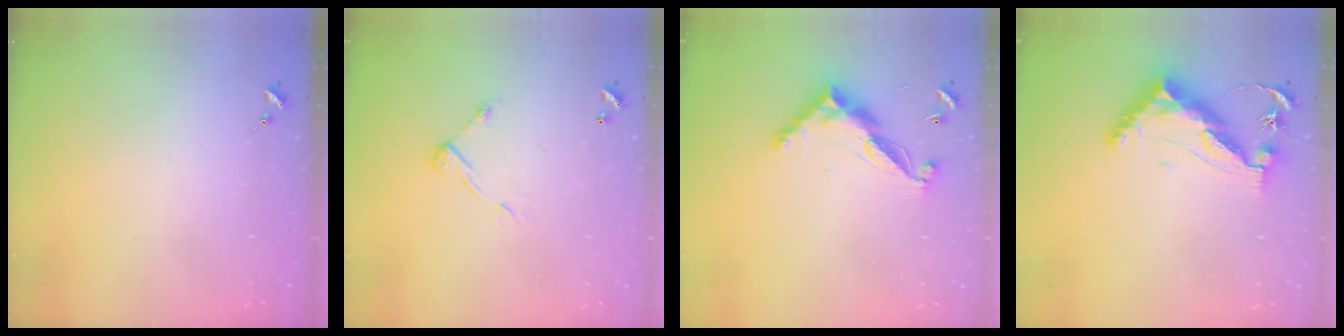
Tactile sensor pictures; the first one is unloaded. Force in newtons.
{"total": 7.9, "press": 7.9, "slide": 0.3}
{"total": 12.2, "press": 12.1, "slide": 0.3}
{"total": 11.5, "press": 11.4, "slide": 0.7}